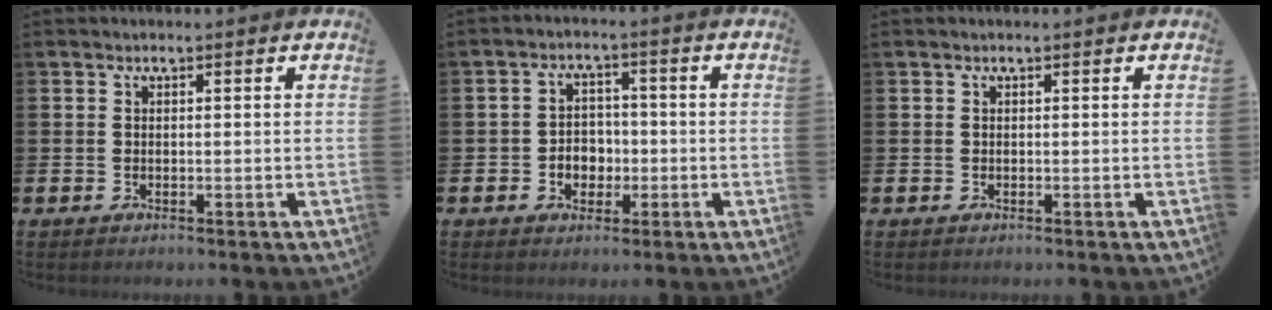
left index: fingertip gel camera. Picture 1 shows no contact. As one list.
[{"total": 3.4, "force": [-1.0, 3.0, 1.4], "torque": [-0.027, 0.004, -0.027]}, {"total": 0.0}]